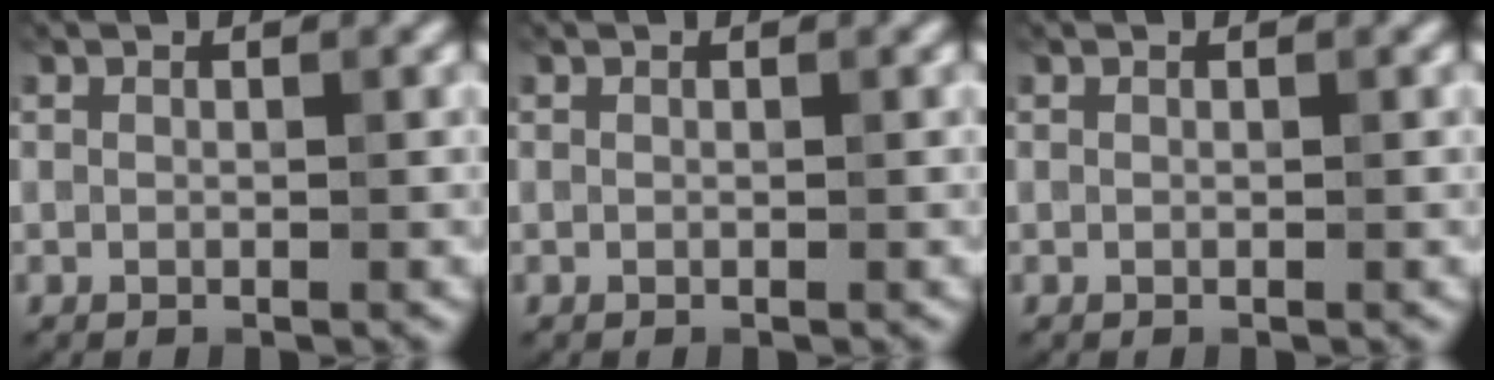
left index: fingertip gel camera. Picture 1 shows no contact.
{"total": 0.0}
{"total": 0.0}